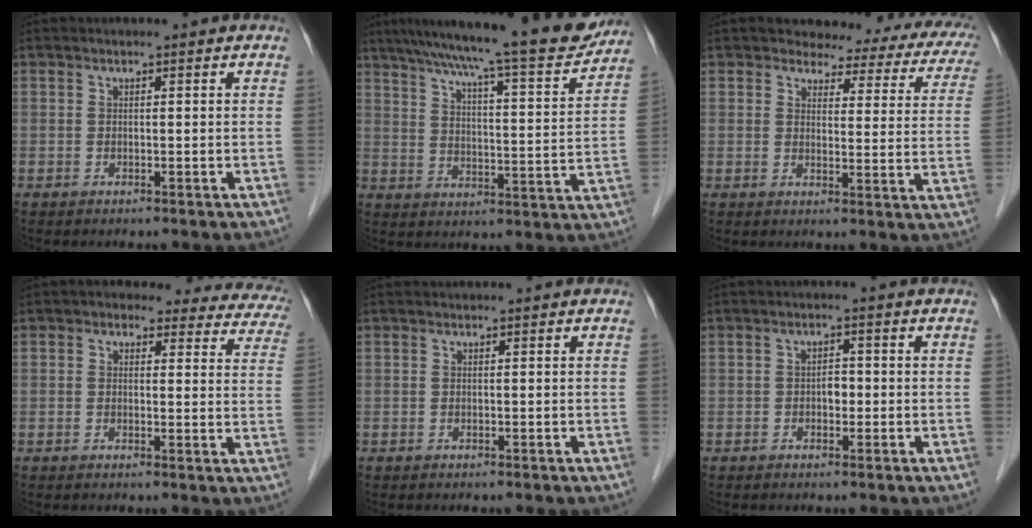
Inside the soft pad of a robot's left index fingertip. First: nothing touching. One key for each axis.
{"total": 21.2, "fx": 18.4, "fy": 1.4, "fz": 10.5, "tx": -0.166, "ty": -0.014, "tz": 0.249}
{"total": 14.2, "fx": 11.9, "fy": 5.3, "fz": 5.7, "tx": -0.037, "ty": -0.014, "tz": 0.106}
{"total": 16.1, "fx": 14.2, "fy": 6.2, "fz": 4.5, "tx": -0.016, "ty": -0.005, "tz": 0.128}
{"total": 0.0}
{"total": 1.8, "fx": -0.5, "fy": 1.1, "fz": 1.3, "tx": -0.016, "ty": 0.005, "tz": -0.008}